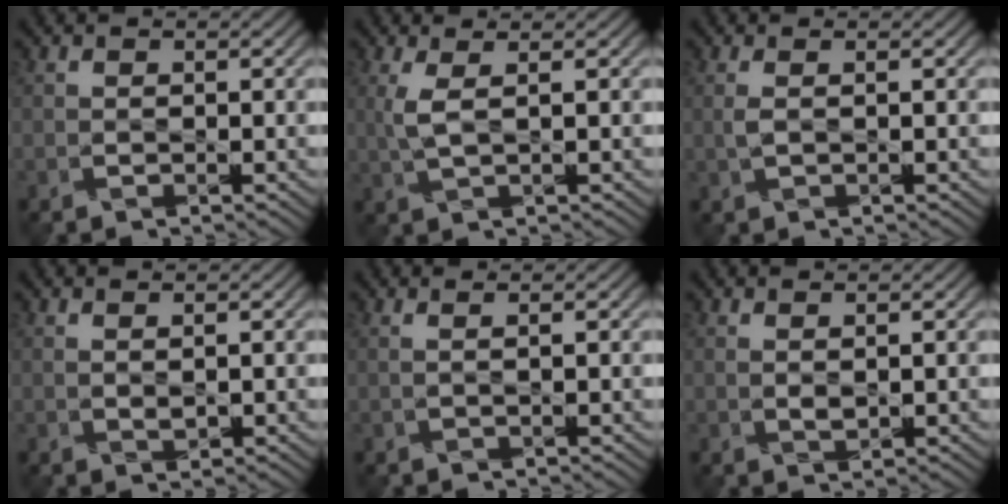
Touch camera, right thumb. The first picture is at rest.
{"total": 2.7, "force": [1.0, 0.5, 2.5], "torque": [-0.067, 0.008, 0.022]}
{"total": 1.0, "force": [0.3, 0.1, 0.9], "torque": [-0.029, 0.006, 0.007]}
{"total": 0.9, "force": [0.6, 0.1, 0.7], "torque": [-0.021, 0.002, 0.016]}
{"total": 1.2, "force": [0.8, 0.0, 0.9], "torque": [-0.012, 0.001, 0.000]}
{"total": 1.1, "force": [0.7, 0.1, 0.8], "torque": [-0.024, 0.002, 0.019]}